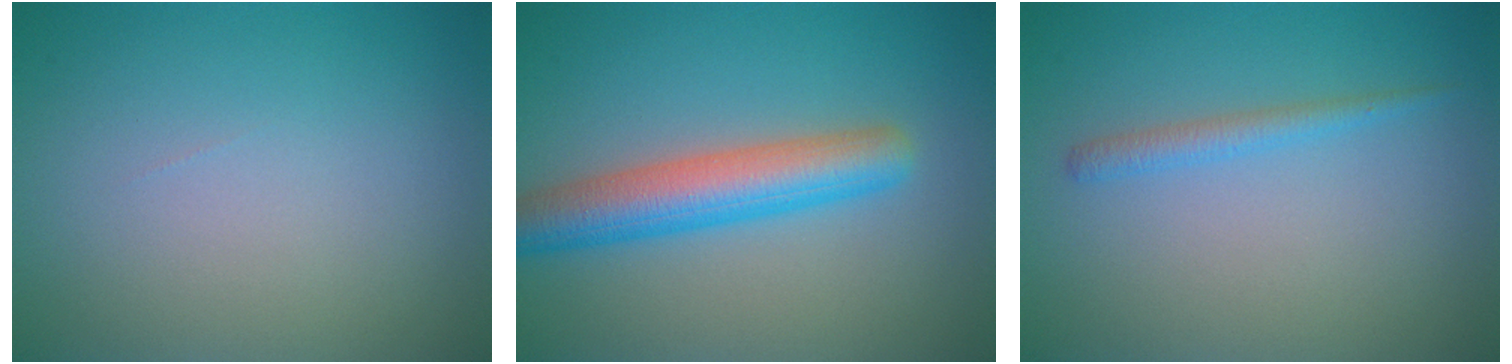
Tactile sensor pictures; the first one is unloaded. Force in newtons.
{"total": 5.6, "press": 5.6, "slide": 0.1}
{"total": 1.5, "press": 1.5, "slide": 0.0}